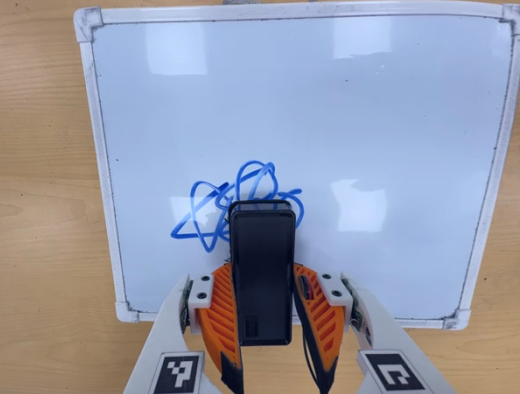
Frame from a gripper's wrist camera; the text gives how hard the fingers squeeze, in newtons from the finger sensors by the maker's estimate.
{"total": 3.8, "left": 2.4, "right": 5.2}